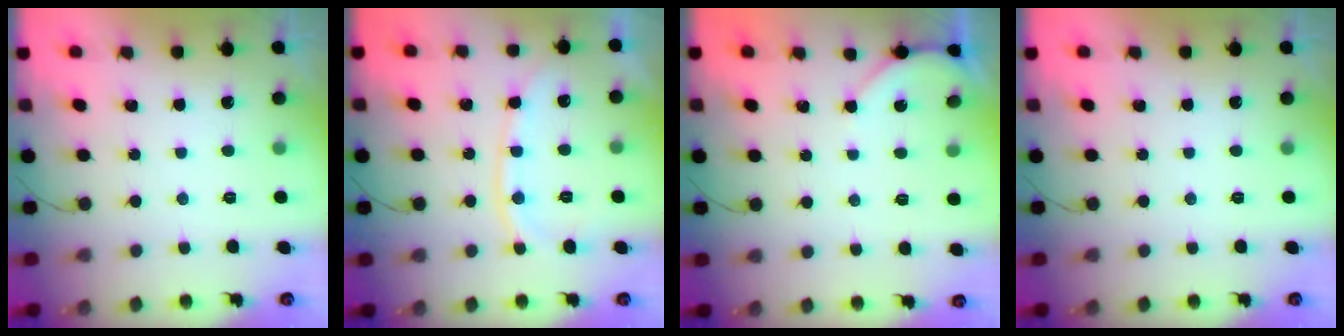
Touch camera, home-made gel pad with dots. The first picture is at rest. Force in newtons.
{"total": 11.1, "press": 11.0, "slide": 1.6}
{"total": 2.3, "press": 2.2, "slide": 0.4}
{"total": 0.0}